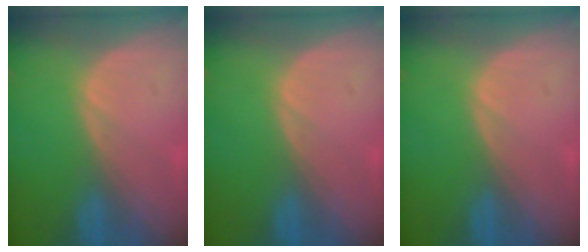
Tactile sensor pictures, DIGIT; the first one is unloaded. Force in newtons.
{"total": 0.0}
{"total": 0.0}